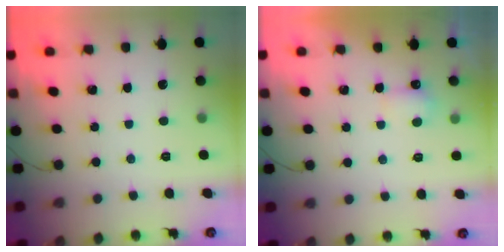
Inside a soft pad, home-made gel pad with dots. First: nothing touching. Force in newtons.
{"total": 2.8, "press": 2.7, "slide": 0.6}